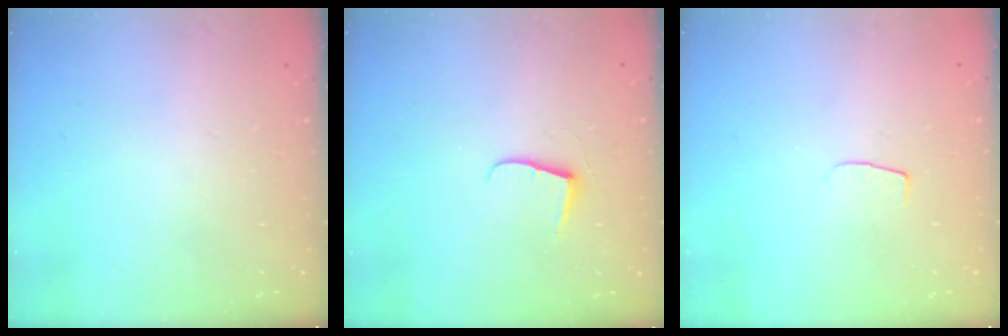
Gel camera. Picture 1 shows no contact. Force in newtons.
{"total": 6.2, "press": 6.2, "slide": 0.5}
{"total": 4.3, "press": 4.3, "slide": 0.4}